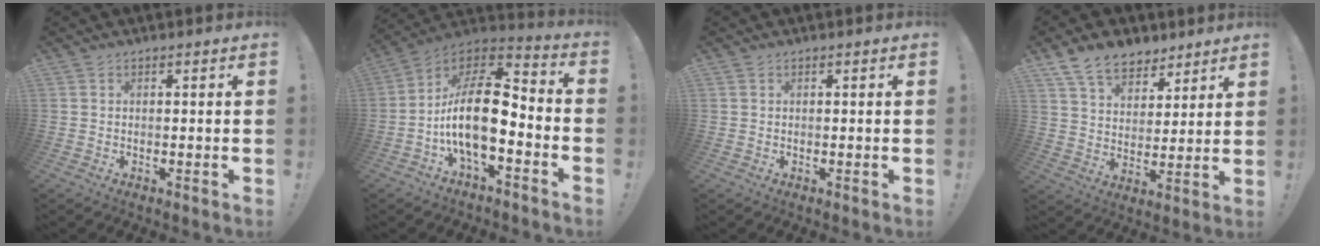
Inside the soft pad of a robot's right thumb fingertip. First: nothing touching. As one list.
[{"total": 17.4, "force": [-3.3, 8.0, 15.2], "torque": [-0.291, 0.010, -0.054]}, {"total": 0.0}, {"total": 12.0, "force": [8.5, 7.2, 4.5], "torque": [-0.078, -0.051, 0.164]}]